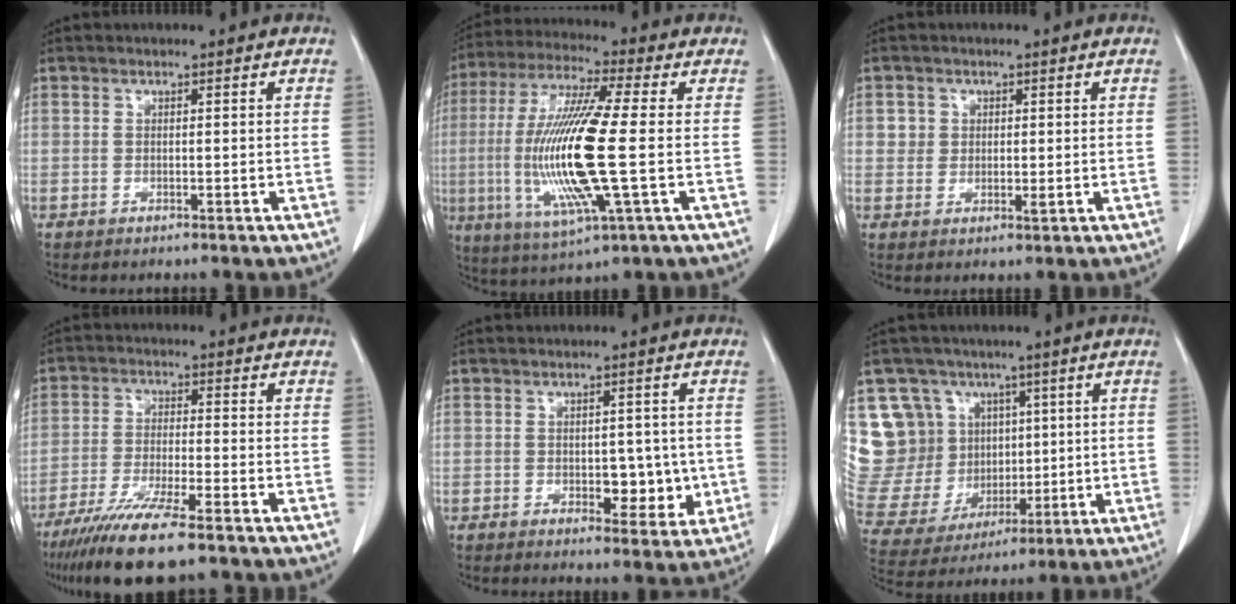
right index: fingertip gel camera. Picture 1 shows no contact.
{"total": 17.7, "force": [-1.7, 1.2, 17.6], "torque": [-0.373, -0.013, -0.036]}
{"total": 2.8, "force": [0.9, 2.5, 0.7], "torque": [-0.008, -0.005, 0.013]}
{"total": 11.8, "force": [-8.7, 0.7, 7.9], "torque": [-0.137, -0.030, -0.144]}
{"total": 5.6, "force": [-0.7, 3.3, 4.4], "torque": [-0.042, 0.003, 0.000]}
{"total": 17.7, "force": [6.4, 15.5, 5.9], "torque": [-0.153, 0.072, 0.155]}